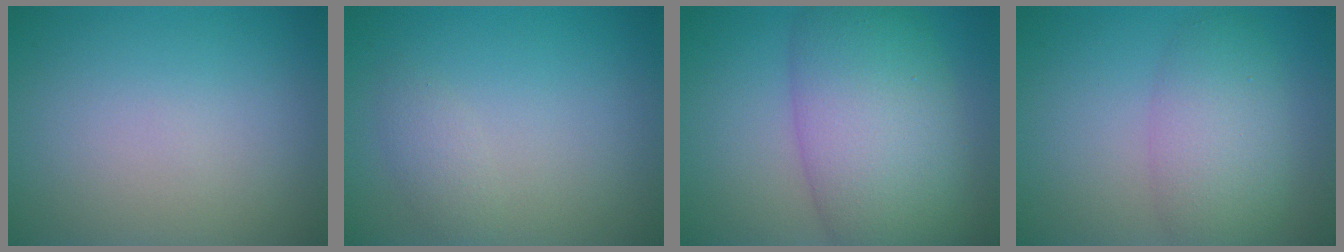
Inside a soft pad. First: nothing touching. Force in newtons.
{"total": 1.2, "press": 1.2, "slide": 0.0}
{"total": 10.1, "press": 10.1, "slide": 0.3}
{"total": 5.0, "press": 5.0, "slide": 0.1}